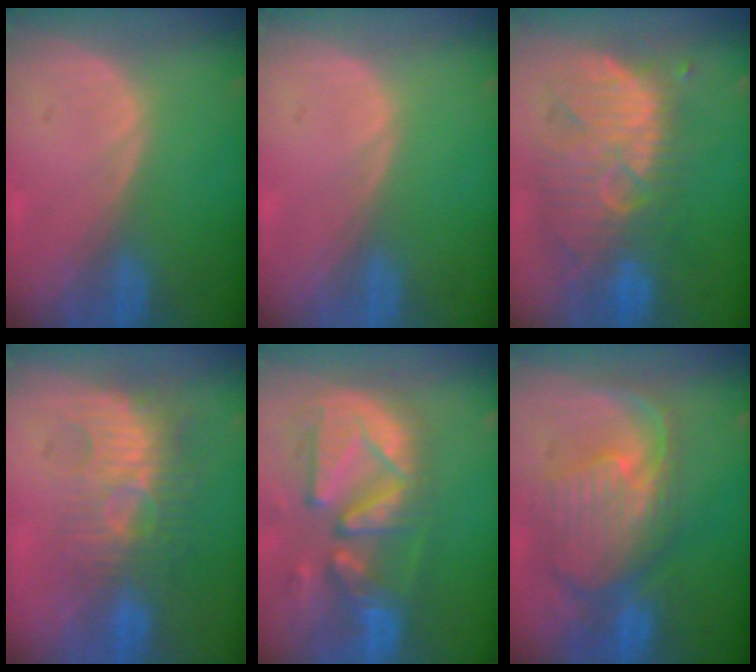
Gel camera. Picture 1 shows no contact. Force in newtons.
{"total": 0.0}
{"total": 11.6, "press": 10.8, "slide": 4.1}
{"total": 9.8, "press": 8.5, "slide": 4.7}
{"total": 13.0, "press": 11.3, "slide": 6.5}
{"total": 10.9, "press": 9.6, "slide": 5.3}